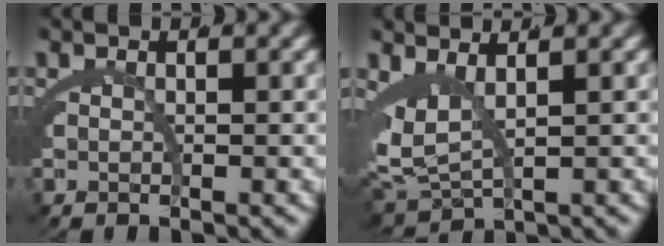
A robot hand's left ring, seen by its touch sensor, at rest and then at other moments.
{"total": 6.1, "force": [0.8, 4.8, 3.7], "torque": [-0.104, -0.022, 0.023]}